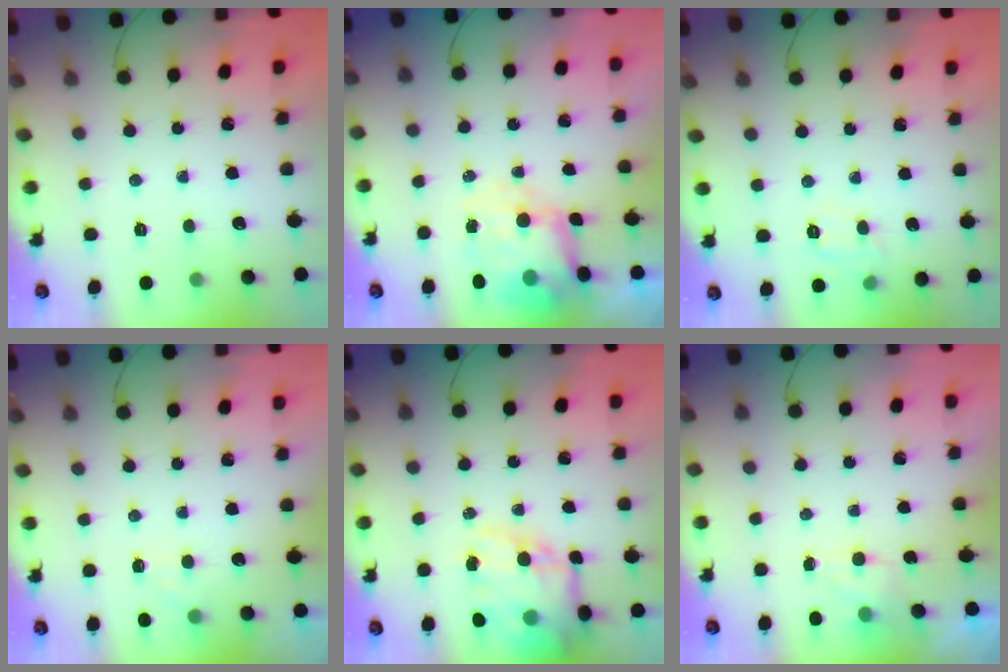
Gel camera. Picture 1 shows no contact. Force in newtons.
{"total": 8.0, "press": 7.8, "slide": 2.0}
{"total": 8.5, "press": 8.4, "slide": 1.4}
{"total": 3.8, "press": 3.5, "slide": 1.4}
{"total": 18.7, "press": 18.2, "slide": 4.2}
{"total": 3.3, "press": 3.2, "slide": 0.8}